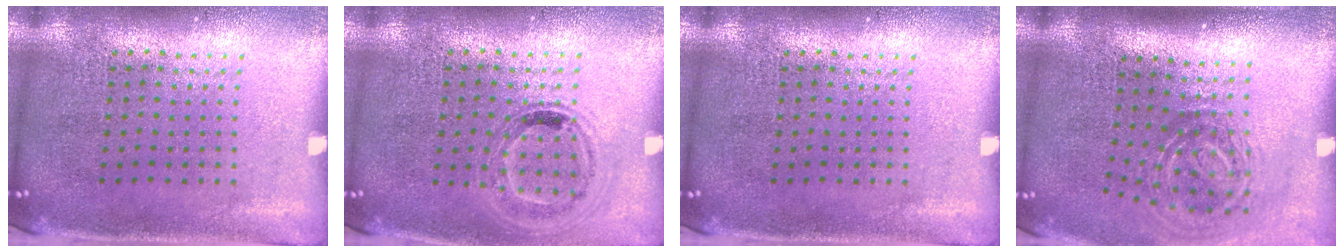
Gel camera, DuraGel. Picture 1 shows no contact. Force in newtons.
{"total": 1.0, "press": 0.9, "slide": 0.4}
{"total": 0.0}
{"total": 2.0, "press": 1.2, "slide": 1.6}